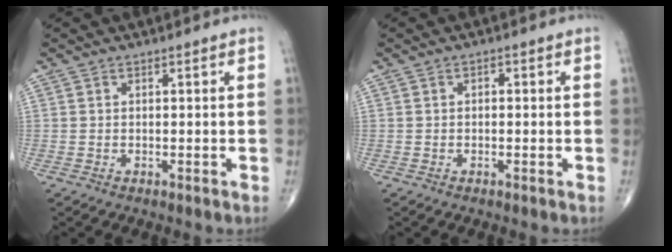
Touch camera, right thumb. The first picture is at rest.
{"total": 0.7, "force": [0.0, 0.5, 0.5], "torque": [-0.005, 0.002, -0.003]}